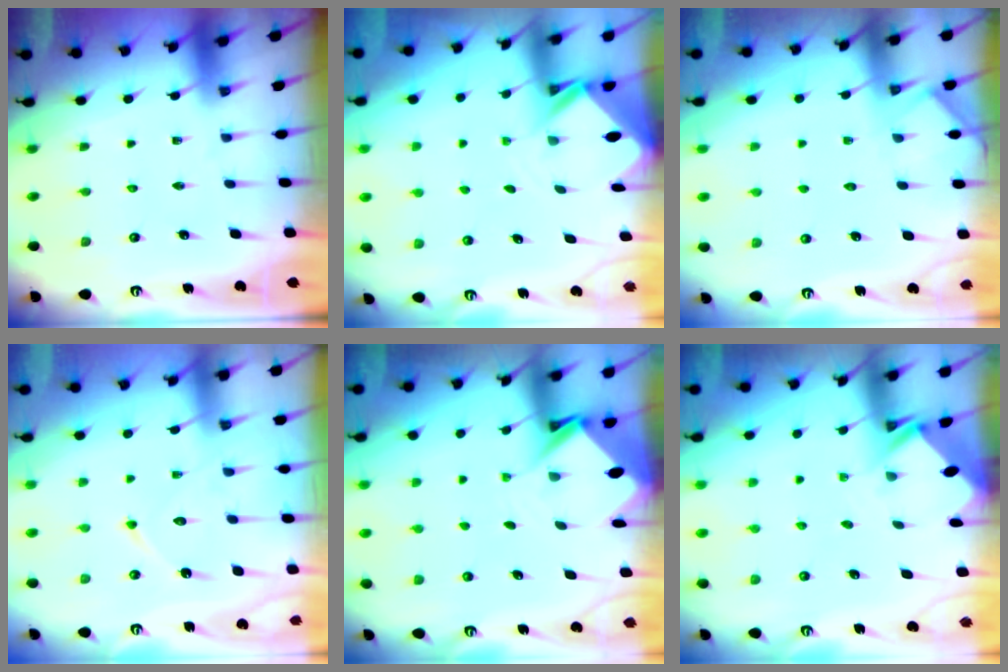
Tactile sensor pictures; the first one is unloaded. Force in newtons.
{"total": 2.6, "press": 2.6, "slide": 0.1}
{"total": 3.7, "press": 3.6, "slide": 0.4}
{"total": 11.6, "press": 11.6, "slide": 0.6}
{"total": 4.2, "press": 4.2, "slide": 0.2}
{"total": 2.9, "press": 2.9, "slide": 0.2}